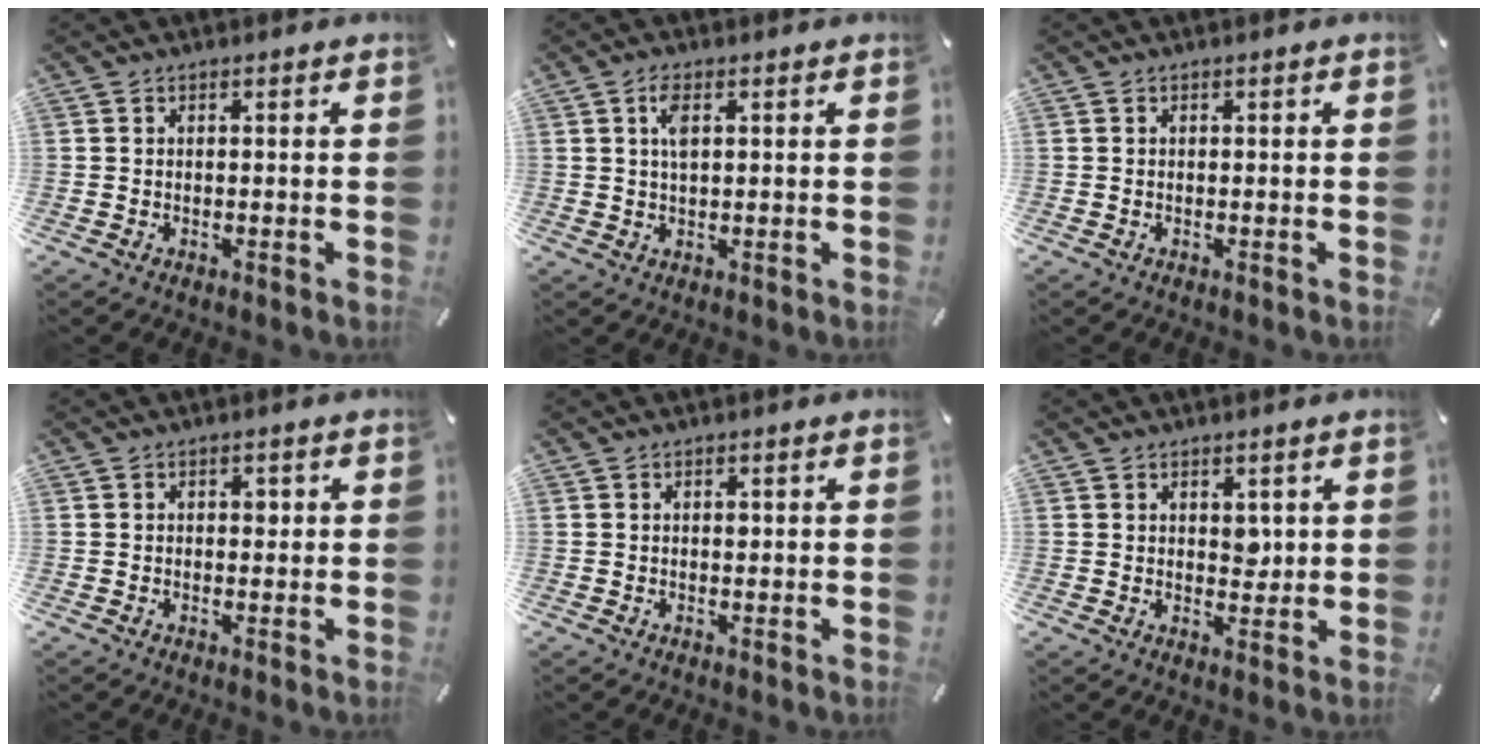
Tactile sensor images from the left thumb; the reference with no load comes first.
{"total": 3.7, "force": [1.3, 1.4, 3.1], "torque": [-0.067, 0.001, 0.016]}
{"total": 0.0}
{"total": 1.5, "force": [0.2, 1.1, 1.0], "torque": [-0.005, 0.001, -0.002]}
{"total": 0.9, "force": [0.2, 0.6, 0.6], "torque": [-0.005, -0.002, 0.001]}
{"total": 3.3, "force": [1.2, 2.5, 1.8], "torque": [-0.006, -0.010, 0.014]}